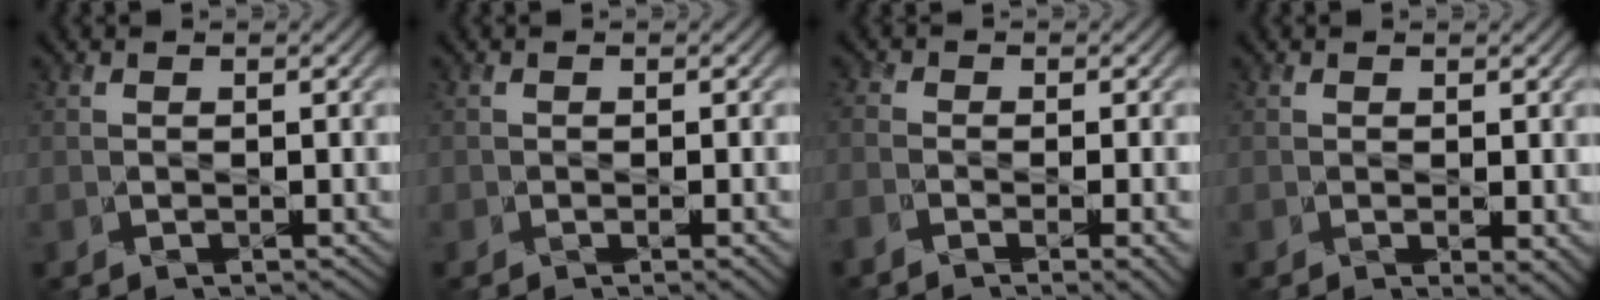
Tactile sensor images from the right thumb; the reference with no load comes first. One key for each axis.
{"total": 1.4, "fx": -0.5, "fy": 0.4, "fz": 1.2, "tx": -0.019, "ty": -0.004, "tz": -0.008}
{"total": 5.6, "fx": -2.7, "fy": 2.0, "fz": 4.6, "tx": -0.073, "ty": -0.011, "tz": -0.045}
{"total": 1.5, "fx": 0.1, "fy": 0.5, "fz": 1.5, "tx": -0.025, "ty": -0.010, "tz": 0.003}